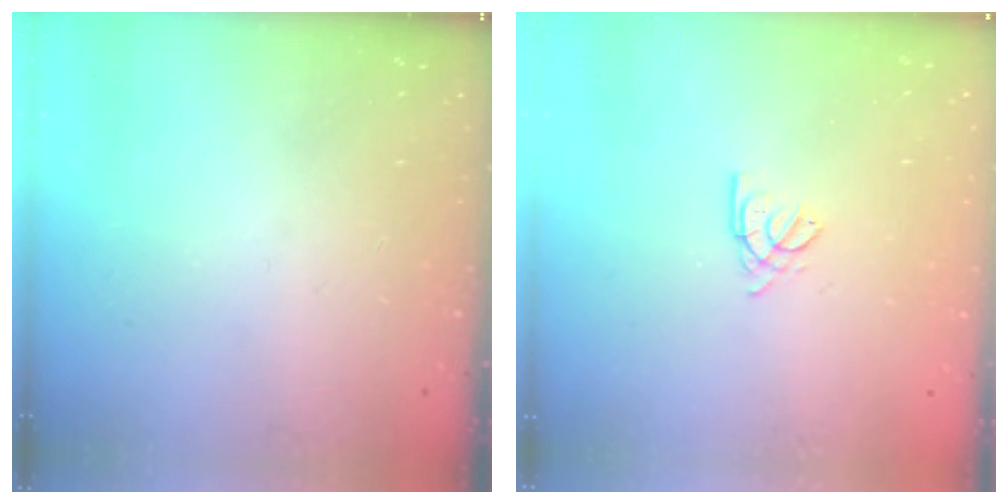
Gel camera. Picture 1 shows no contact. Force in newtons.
{"total": 2.0, "press": 2.0, "slide": 0.4}